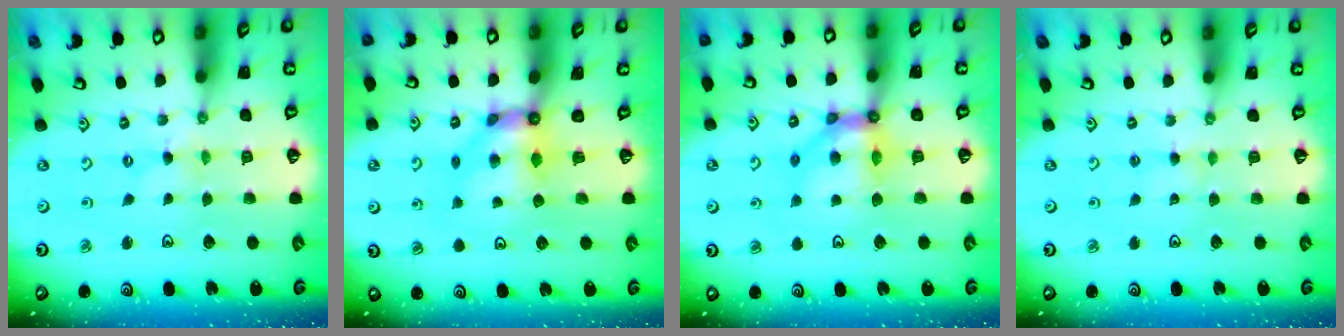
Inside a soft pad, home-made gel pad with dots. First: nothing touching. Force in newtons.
{"total": 7.1, "press": 7.1, "slide": 0.4}
{"total": 10.2, "press": 10.1, "slide": 1.3}
{"total": 1.8, "press": 1.8, "slide": 0.2}